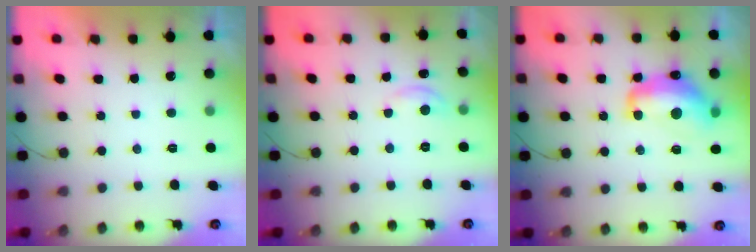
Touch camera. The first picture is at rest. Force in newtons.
{"total": 2.9, "press": 2.8, "slide": 0.3}
{"total": 13.7, "press": 13.7, "slide": 1.1}